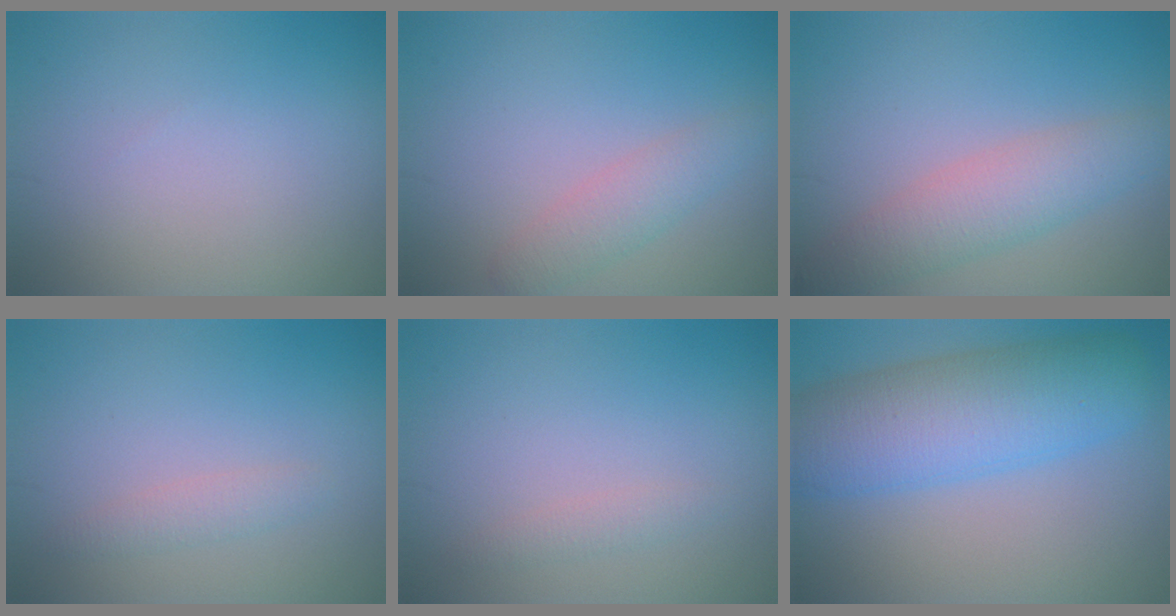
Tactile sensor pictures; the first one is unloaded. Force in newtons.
{"total": 2.5, "press": 2.5, "slide": 0.2}
{"total": 4.4, "press": 4.4, "slide": 0.4}
{"total": 1.4, "press": 1.4, "slide": 0.1}
{"total": 1.1, "press": 1.1, "slide": 0.0}
{"total": 9.6, "press": 9.6, "slide": 0.4}